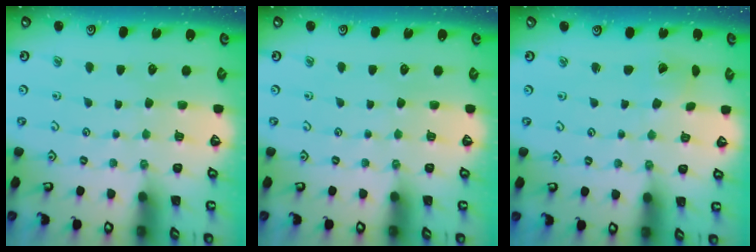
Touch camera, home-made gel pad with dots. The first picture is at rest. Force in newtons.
{"total": 0.0}
{"total": 1.8, "press": 1.8, "slide": 0.4}